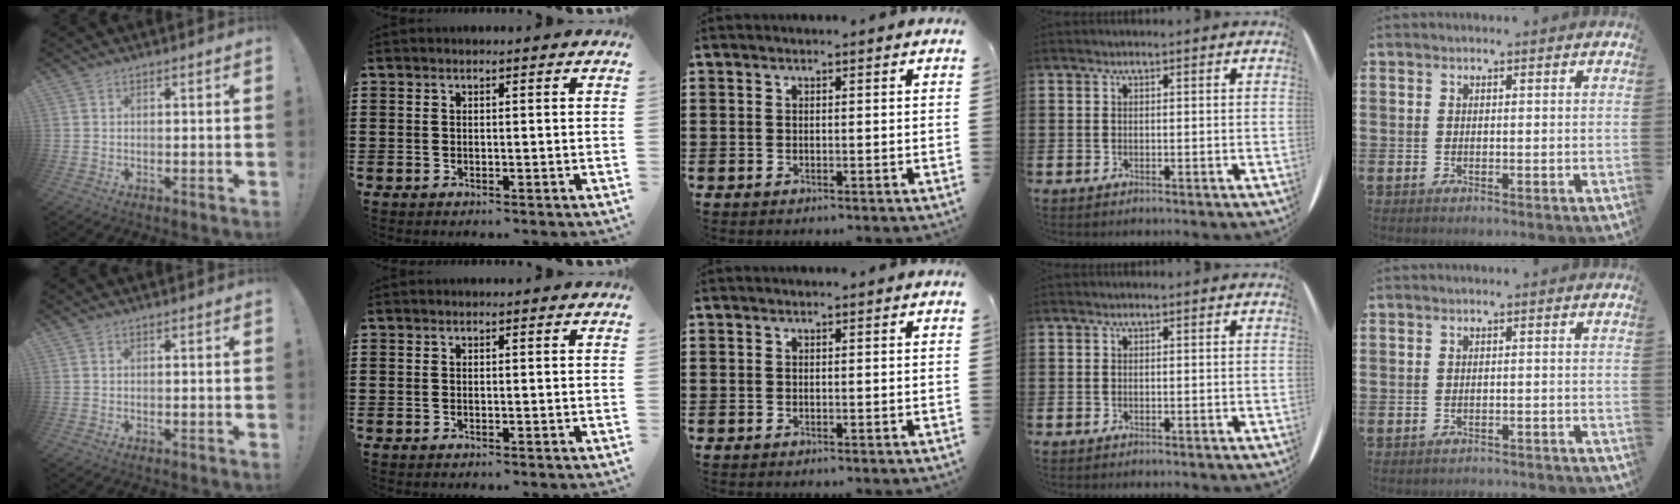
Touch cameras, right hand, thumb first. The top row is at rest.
{"little": {"total": 1.1, "force": [-1.1, 0.0, -0.1], "torque": [-0.002, 0.002, -0.024]}}